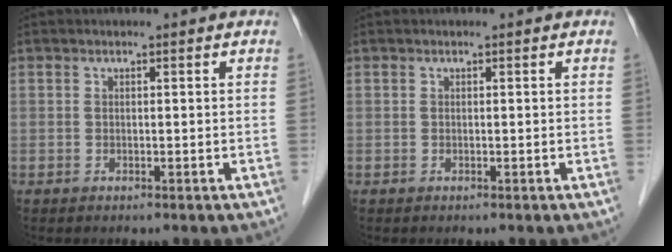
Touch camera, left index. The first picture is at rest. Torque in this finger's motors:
{"motor_torque": [0.00, 0.00, 0.00, 0.00]}